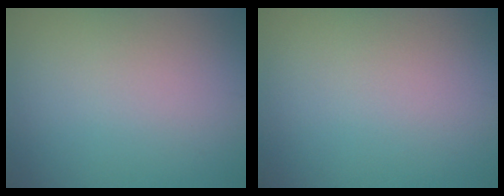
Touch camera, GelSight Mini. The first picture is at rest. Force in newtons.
{"total": 0.0}